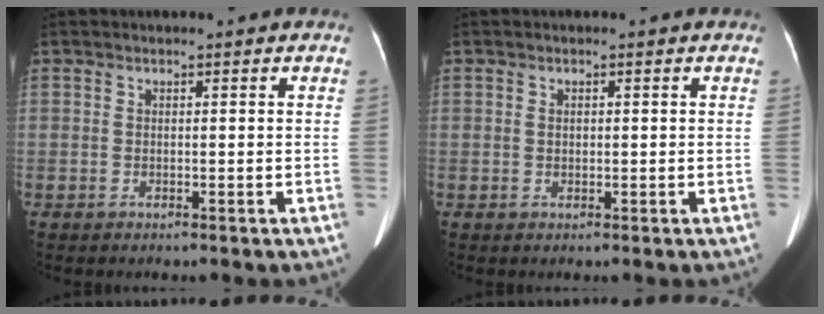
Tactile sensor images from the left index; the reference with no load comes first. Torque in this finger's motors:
{"motor_torque": [-0.22, -0.24, -0.02, -0.01]}